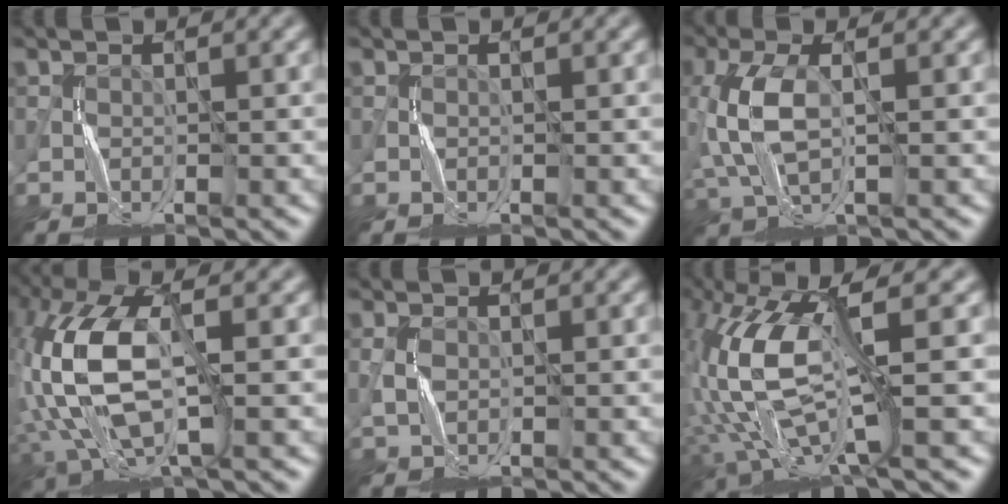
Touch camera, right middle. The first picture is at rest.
{"total": 0.0}
{"total": 5.6, "force": [-0.1, 2.8, 4.9], "torque": [-0.138, 0.003, 0.002]}
{"total": 10.0, "force": [0.1, 4.4, 9.0], "torque": [-0.207, 0.009, -0.002]}
{"total": 1.0, "force": [-0.1, 0.7, 0.7], "torque": [-0.022, -0.001, 0.004]}
{"total": 10.6, "force": [0.8, 3.5, 9.9], "torque": [-0.234, -0.004, 0.022]}